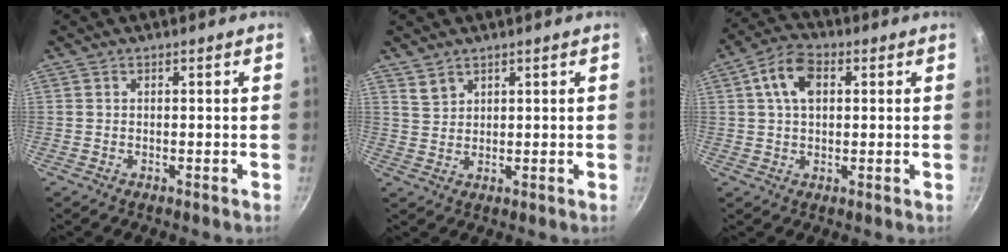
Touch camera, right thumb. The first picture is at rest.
{"total": 2.8, "force": [2.1, 1.6, 0.8], "torque": [-0.004, -0.003, 0.046]}
{"total": 7.9, "force": [2.1, 5.0, 5.8], "torque": [-0.090, 0.013, 0.029]}